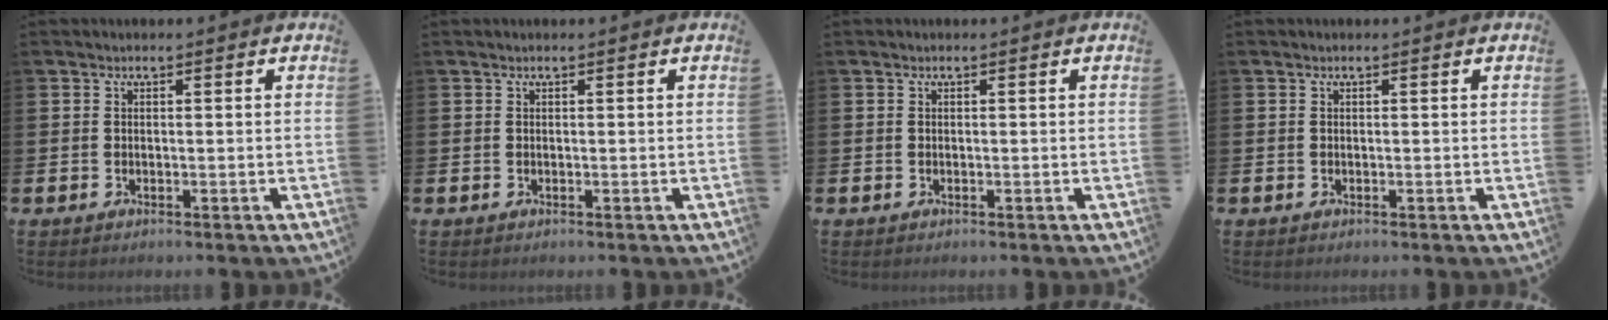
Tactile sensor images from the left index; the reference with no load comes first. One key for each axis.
{"total": 0.0}
{"total": 0.0}
{"total": 0.0}